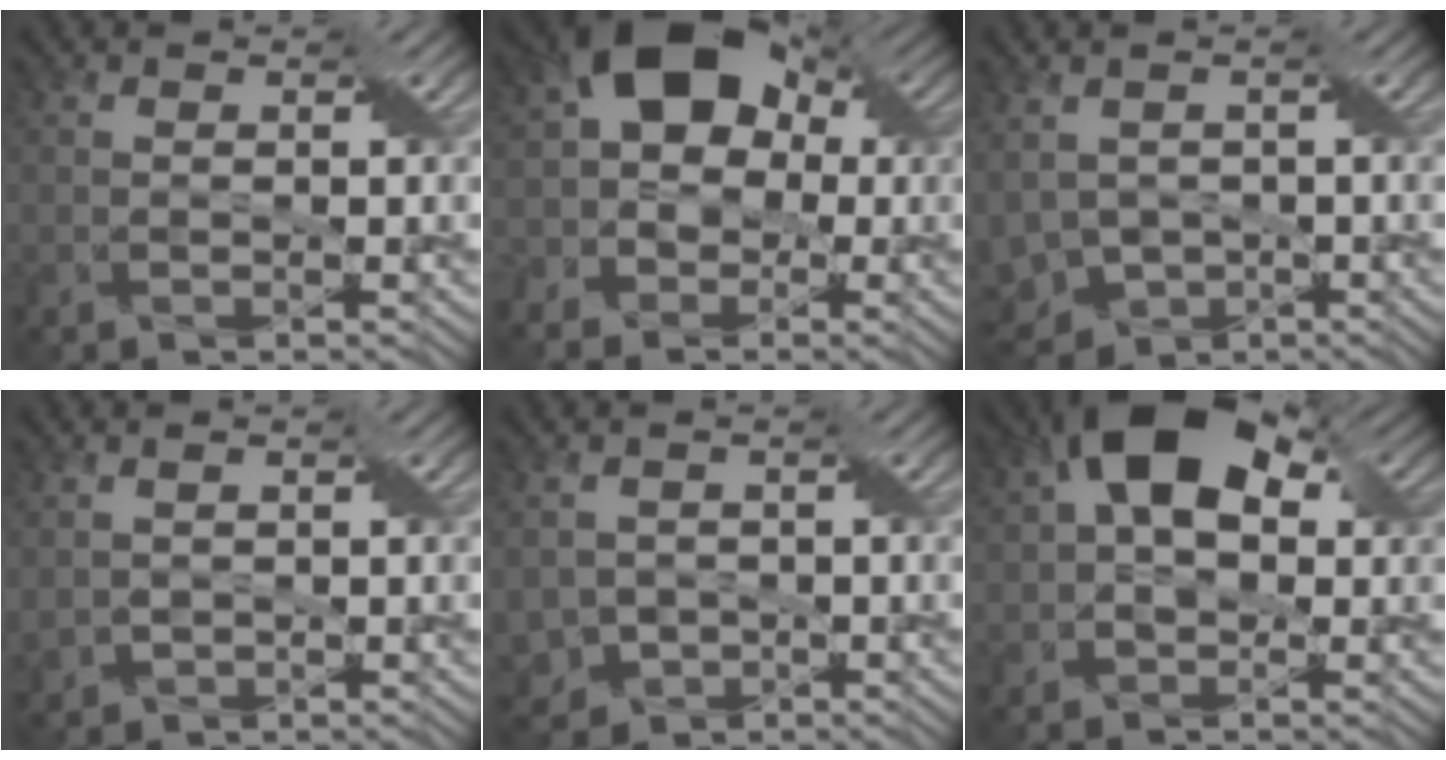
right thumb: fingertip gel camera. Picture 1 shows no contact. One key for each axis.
{"total": 11.9, "fx": -0.4, "fy": 9.5, "fz": 7.3, "tx": -0.122, "ty": 0.015, "tz": -0.043}
{"total": 6.6, "fx": -2.5, "fy": 4.2, "fz": 4.4, "tx": -0.106, "ty": -0.015, "tz": -0.049}
{"total": 2.5, "fx": 0.4, "fy": 1.9, "fz": 1.5, "tx": -0.041, "ty": -0.005, "tz": 0.009}
{"total": 4.6, "fx": -1.5, "fy": 3.9, "fz": 2.0, "tx": -0.053, "ty": -0.018, "tz": -0.032}
{"total": 11.1, "fx": 2.6, "fy": 7.1, "fz": 8.1, "tx": -0.138, "ty": 0.021, "tz": 0.023}